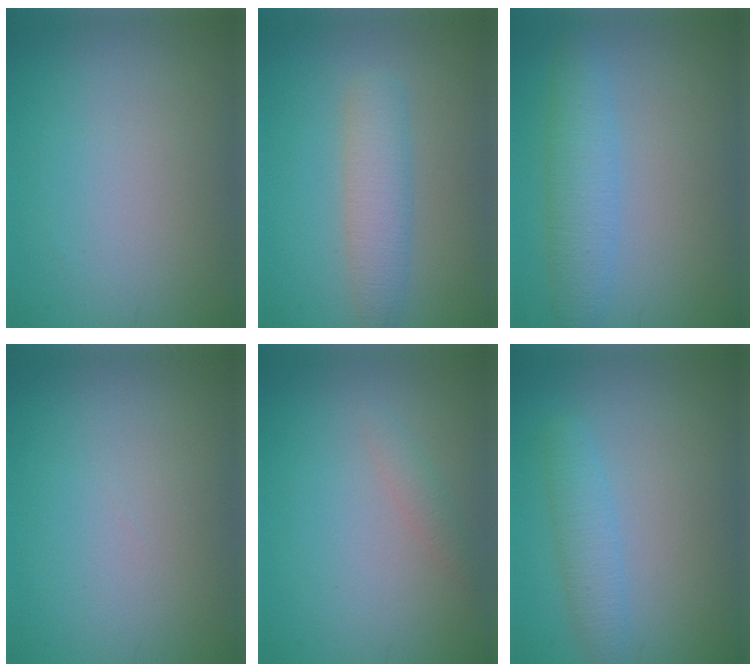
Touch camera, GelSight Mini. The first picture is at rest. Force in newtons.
{"total": 3.5, "press": 3.5, "slide": 0.2}
{"total": 3.8, "press": 3.8, "slide": 0.2}
{"total": 0.0}
{"total": 1.1, "press": 1.1, "slide": 0.0}
{"total": 2.4, "press": 2.4, "slide": 0.1}